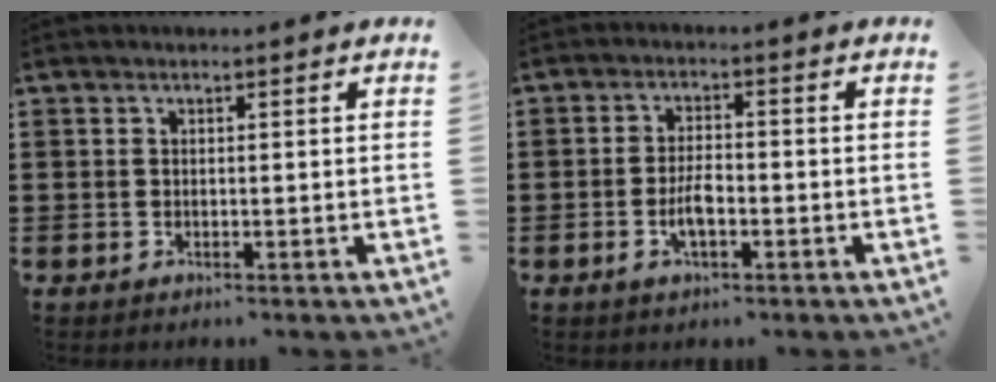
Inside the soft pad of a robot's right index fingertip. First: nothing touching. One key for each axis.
{"total": 4.2, "fx": -1.3, "fy": 1.5, "fz": 3.8, "tx": -0.080, "ty": 0.000, "tz": -0.027}